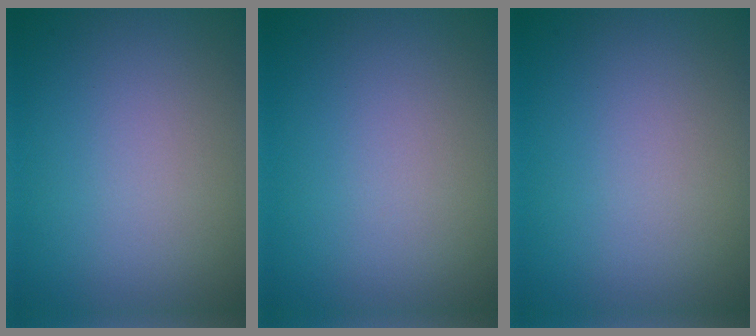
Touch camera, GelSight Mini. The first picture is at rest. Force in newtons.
{"total": 0.0}
{"total": 0.0}